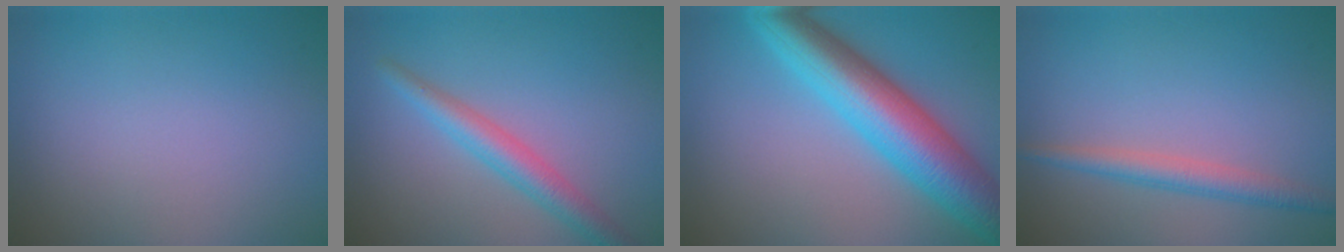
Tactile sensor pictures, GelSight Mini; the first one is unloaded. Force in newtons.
{"total": 3.3, "press": 3.3, "slide": 0.1}
{"total": 9.3, "press": 9.3, "slide": 0.1}
{"total": 2.5, "press": 2.5, "slide": 0.1}